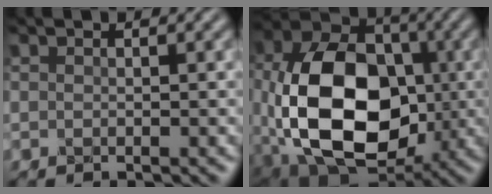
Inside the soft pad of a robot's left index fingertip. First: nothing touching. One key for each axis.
{"total": 15.1, "fx": -2.1, "fy": 10.2, "fz": 10.9, "tx": -0.219, "ty": -0.022, "tz": -0.043}